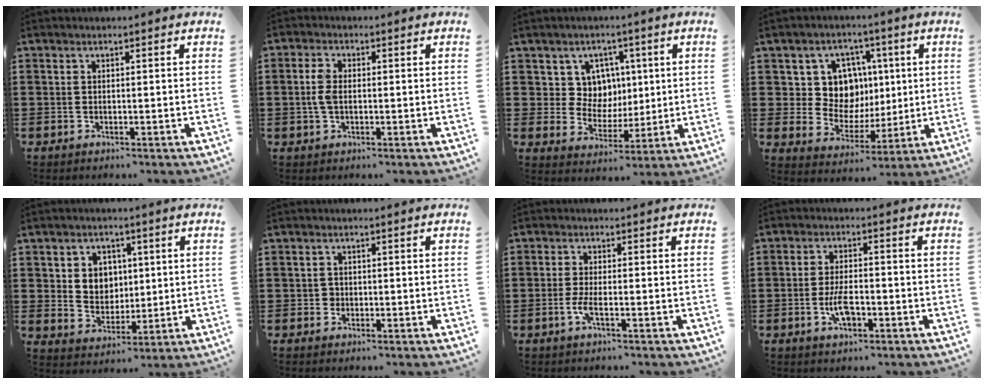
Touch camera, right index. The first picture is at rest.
{"total": 3.4, "force": [0.0, 2.0, 2.8], "torque": [-0.070, 0.002, -0.005]}
{"total": 7.2, "force": [2.1, 6.4, 2.5], "torque": [-0.063, 0.008, 0.038]}
{"total": 9.9, "force": [2.3, 8.7, 4.2], "torque": [-0.098, 0.007, 0.048]}
{"total": 5.1, "force": [1.4, 4.7, 1.5], "torque": [-0.035, 0.009, 0.021]}
{"total": 1.2, "force": [-0.3, 1.1, 0.4], "torque": [-0.009, 0.003, -0.007]}
{"total": 2.7, "force": [-1.1, 0.4, 2.5], "torque": [-0.065, -0.010, -0.026]}
{"total": 5.0, "force": [-1.6, 1.9, 4.4], "torque": [-0.095, -0.001, -0.032]}